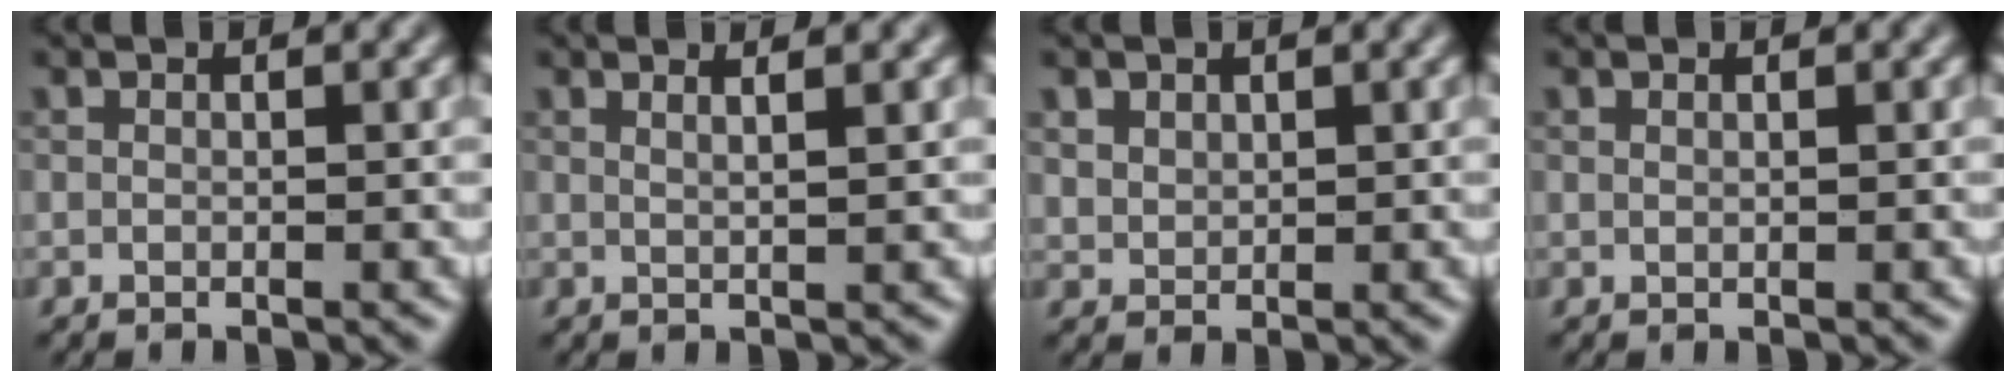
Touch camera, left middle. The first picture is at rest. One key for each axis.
{"total": 2.4, "fx": 1.3, "fy": 1.0, "fz": 1.8, "tx": -0.009, "ty": 0.006, "tz": -0.006}
{"total": 1.4, "fx": 0.8, "fy": 1.0, "fz": 0.4, "tx": -0.010, "ty": -0.003, "tz": 0.021}
{"total": 0.0}